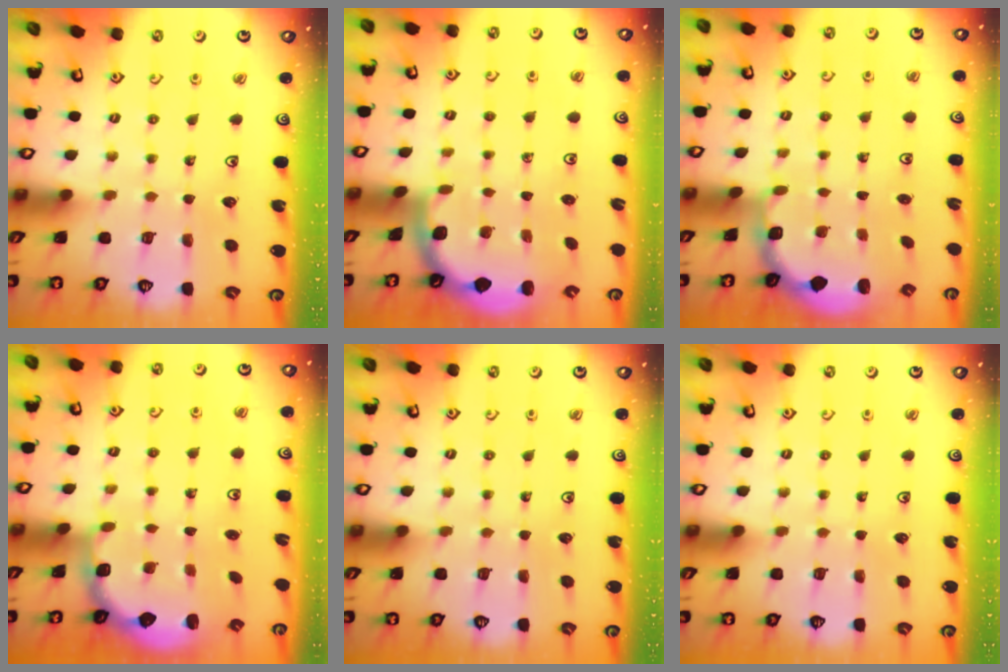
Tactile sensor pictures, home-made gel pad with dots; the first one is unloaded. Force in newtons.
{"total": 1.7, "press": 1.7, "slide": 0.0}
{"total": 1.8, "press": 1.6, "slide": 0.8}
{"total": 2.8, "press": 2.1, "slide": 1.9}
{"total": 0.0}
{"total": 0.0}